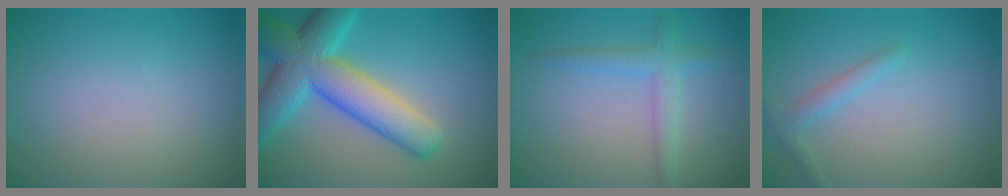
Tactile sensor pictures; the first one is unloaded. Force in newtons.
{"total": 9.4, "press": 9.4, "slide": 0.4}
{"total": 2.0, "press": 2.0, "slide": 0.1}
{"total": 1.6, "press": 1.6, "slide": 0.1}